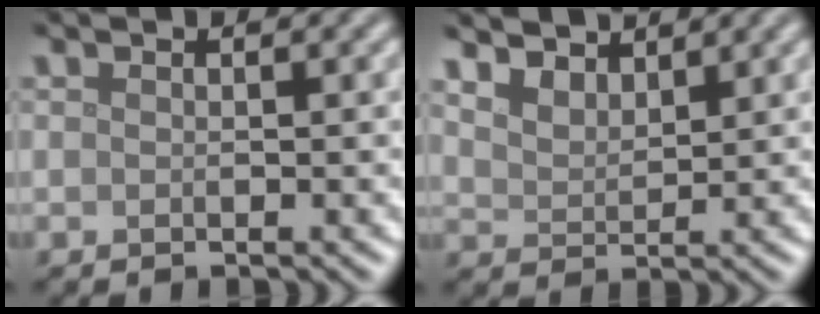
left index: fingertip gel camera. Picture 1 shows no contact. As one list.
[{"total": 5.3, "force": [4.4, 2.1, 2.1], "torque": [-0.066, 0.010, 0.072]}]